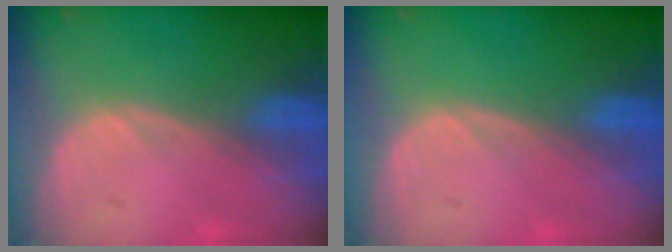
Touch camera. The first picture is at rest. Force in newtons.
{"total": 0.0}